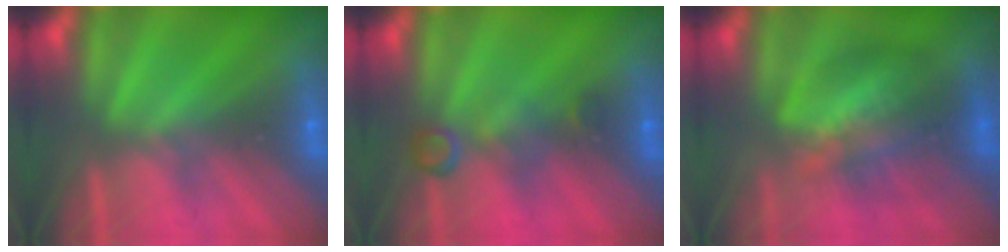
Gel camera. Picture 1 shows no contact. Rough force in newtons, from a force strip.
{"total": 2.9}
{"total": 3.5}